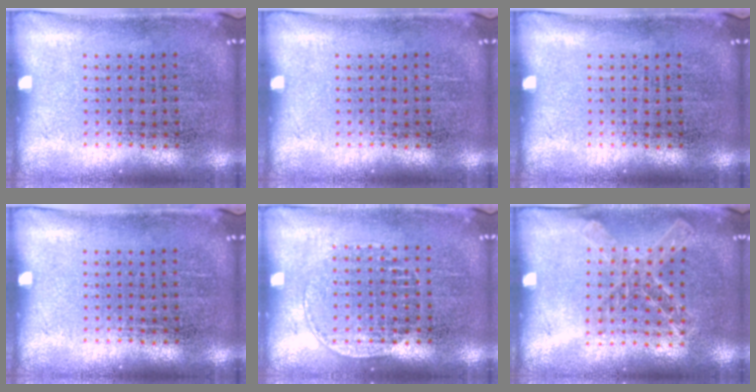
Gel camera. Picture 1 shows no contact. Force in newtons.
{"total": 0.0}
{"total": 0.0}
{"total": 0.0}
{"total": 1.2, "press": 1.0, "slide": 0.5}
{"total": 1.3, "press": 1.3, "slide": 0.3}